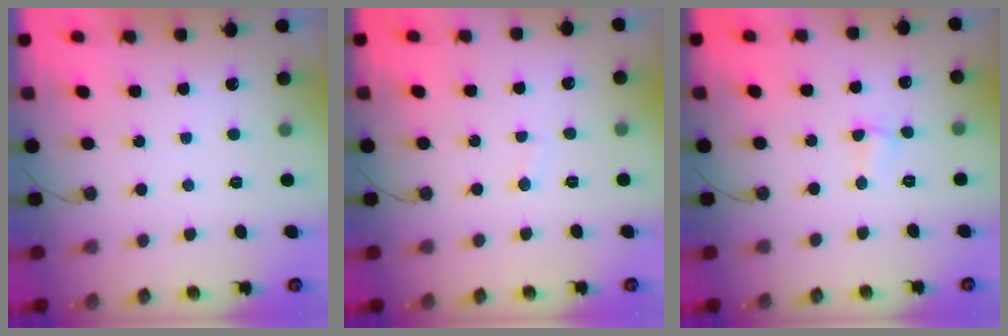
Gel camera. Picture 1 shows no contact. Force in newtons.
{"total": 1.8, "press": 1.8, "slide": 0.2}
{"total": 2.7, "press": 2.6, "slide": 0.7}